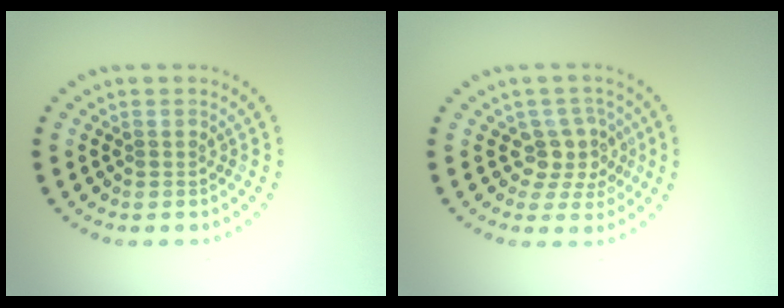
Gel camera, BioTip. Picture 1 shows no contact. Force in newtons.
{"total": 2.9, "press": 2.4, "slide": 1.7}